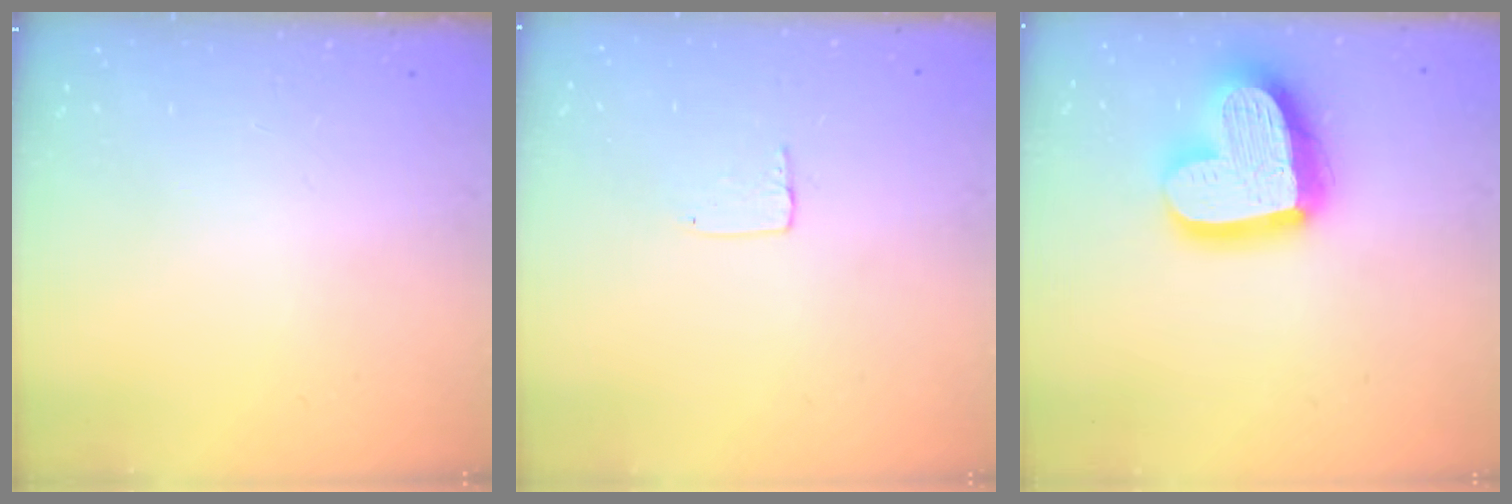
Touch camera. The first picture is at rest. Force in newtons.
{"total": 3.6, "press": 3.6, "slide": 0.2}
{"total": 21.6, "press": 21.5, "slide": 1.9}